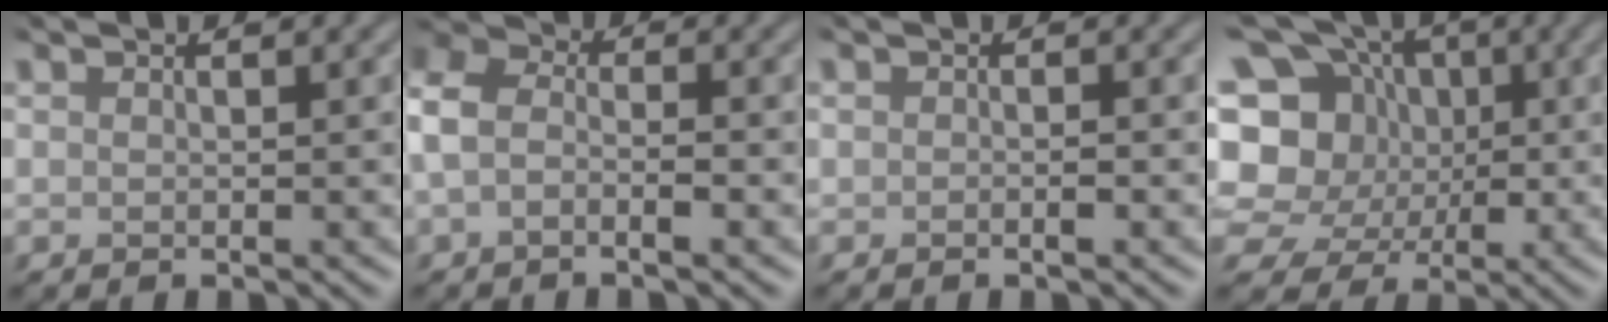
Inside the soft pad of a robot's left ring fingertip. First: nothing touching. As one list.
[{"total": 4.6, "force": [-1.6, 3.0, 3.0], "torque": [-0.080, 0.000, -0.036]}, {"total": 0.6, "force": [-0.6, 0.1, 0.2], "torque": [-0.011, -0.005, -0.004]}, {"total": 10.0, "force": [-0.6, 8.8, 4.8], "torque": [-0.095, 0.025, -0.034]}]